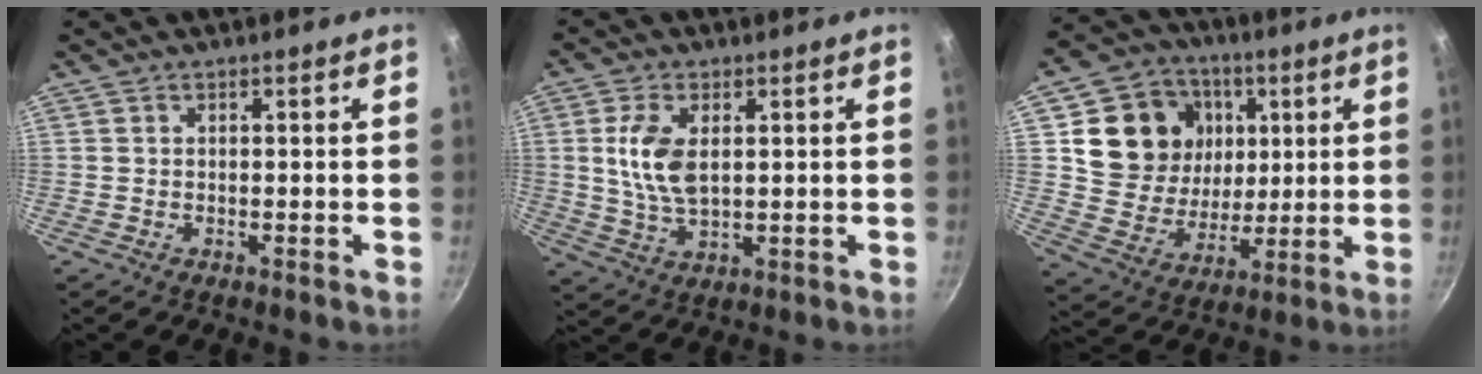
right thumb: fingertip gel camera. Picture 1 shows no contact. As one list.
[{"total": 8.8, "force": [1.7, 4.8, 7.1], "torque": [-0.142, -0.007, 0.037]}, {"total": 16.9, "force": [4.9, 14.3, 7.5], "torque": [-0.109, -0.011, 0.091]}]